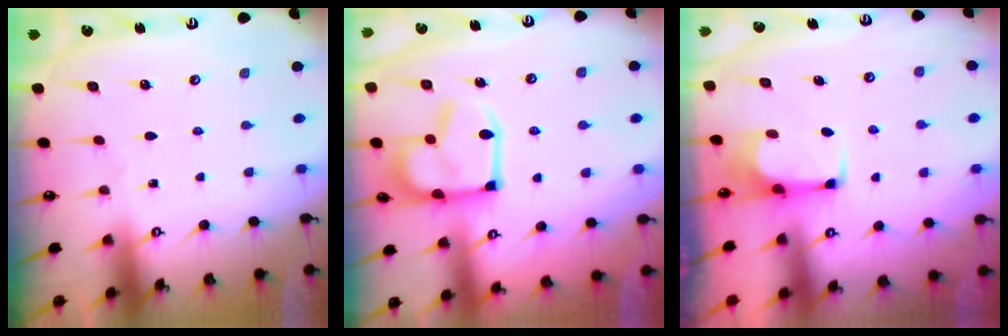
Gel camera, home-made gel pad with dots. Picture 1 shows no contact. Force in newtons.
{"total": 13.9, "press": 13.9, "slide": 0.8}
{"total": 5.8, "press": 5.8, "slide": 0.4}